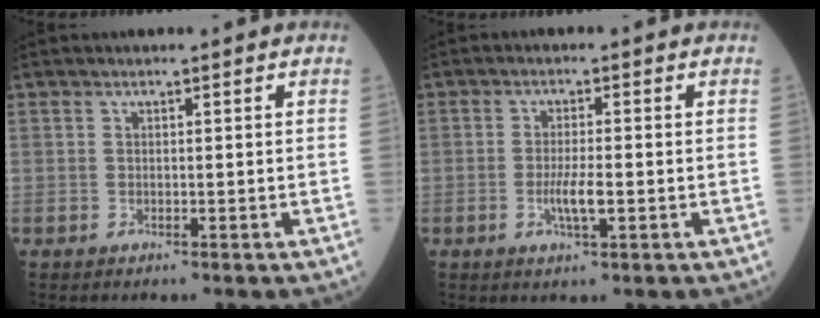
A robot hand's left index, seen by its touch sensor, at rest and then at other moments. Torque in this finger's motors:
{"motor_torque": [0.49, -0.23, 0.10, 0.05]}